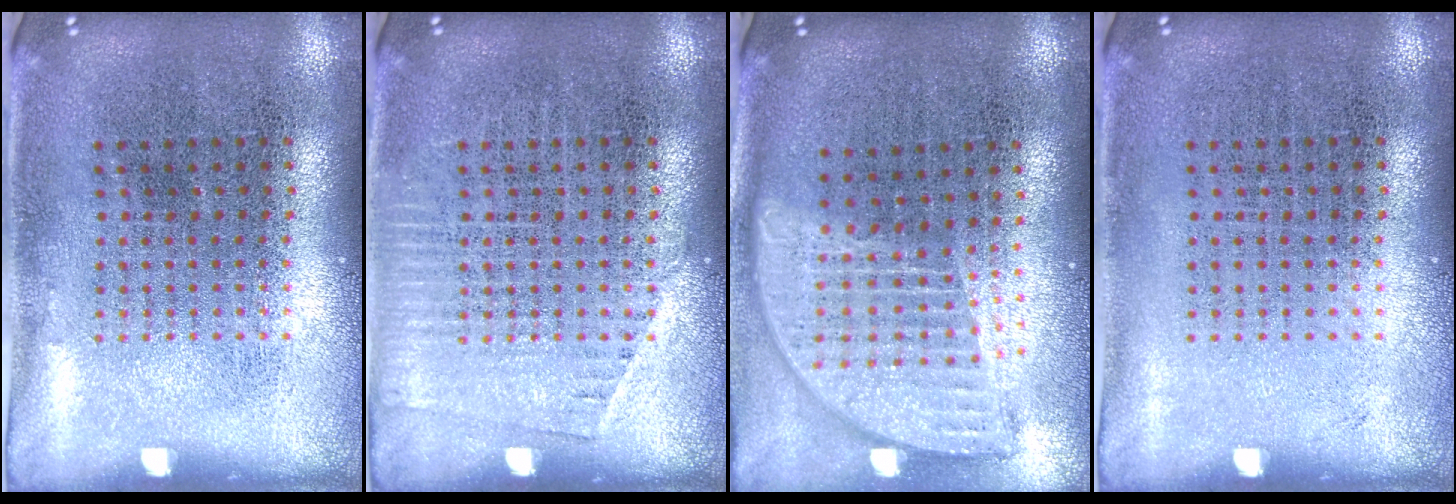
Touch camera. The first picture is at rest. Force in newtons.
{"total": 1.1, "press": 1.1, "slide": 0.2}
{"total": 1.9, "press": 1.5, "slide": 1.2}
{"total": 0.0}